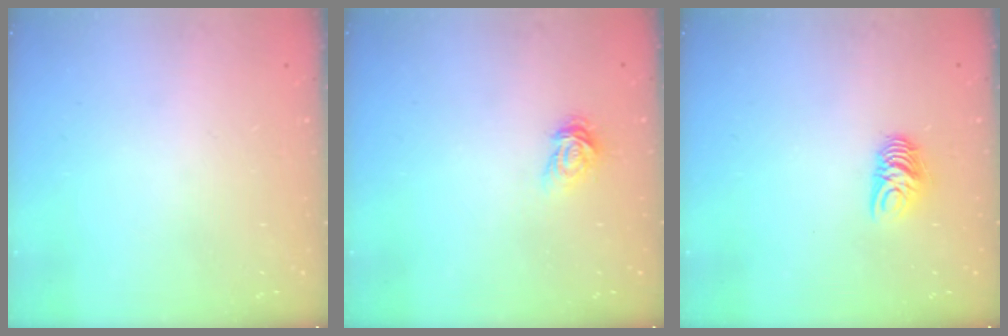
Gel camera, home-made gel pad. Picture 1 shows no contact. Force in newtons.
{"total": 3.5, "press": 3.5, "slide": 0.3}
{"total": 6.2, "press": 6.2, "slide": 0.4}